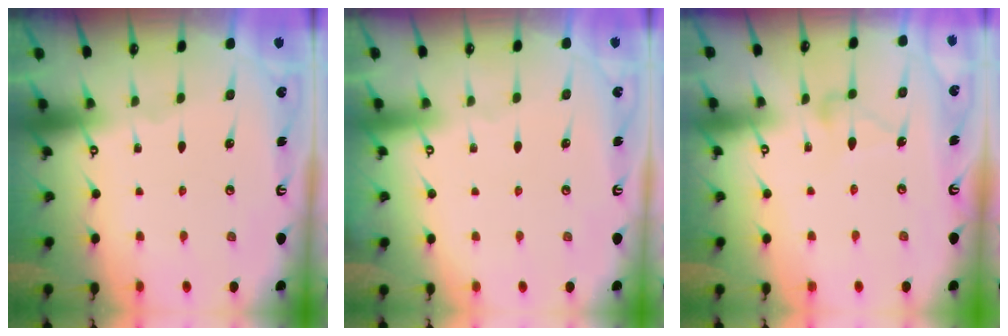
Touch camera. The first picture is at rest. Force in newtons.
{"total": 3.9, "press": 3.9, "slide": 0.1}
{"total": 7.8, "press": 7.8, "slide": 0.4}